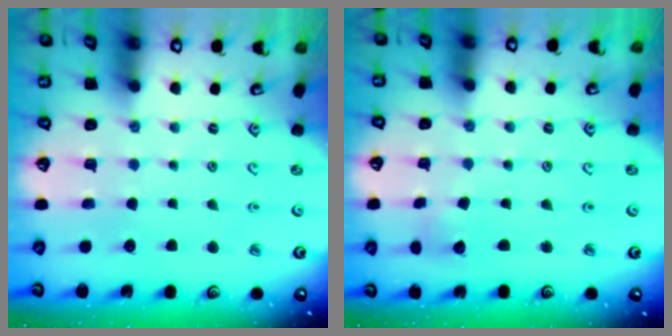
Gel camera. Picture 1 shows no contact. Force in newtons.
{"total": 5.2, "press": 5.1, "slide": 0.4}